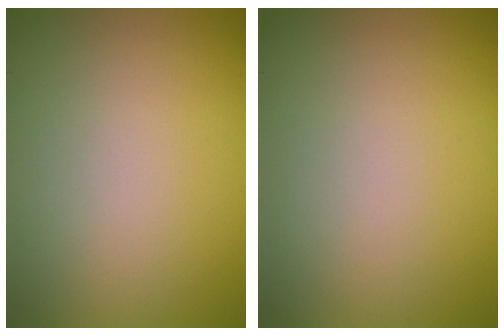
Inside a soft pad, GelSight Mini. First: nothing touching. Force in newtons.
{"total": 0.0}